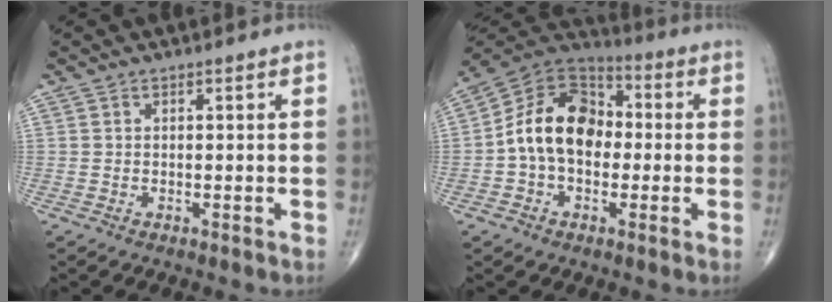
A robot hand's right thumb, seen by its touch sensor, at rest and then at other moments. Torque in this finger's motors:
{"motor_torque": [1.88, 1.92, 0.68, -0.58, 0.34]}